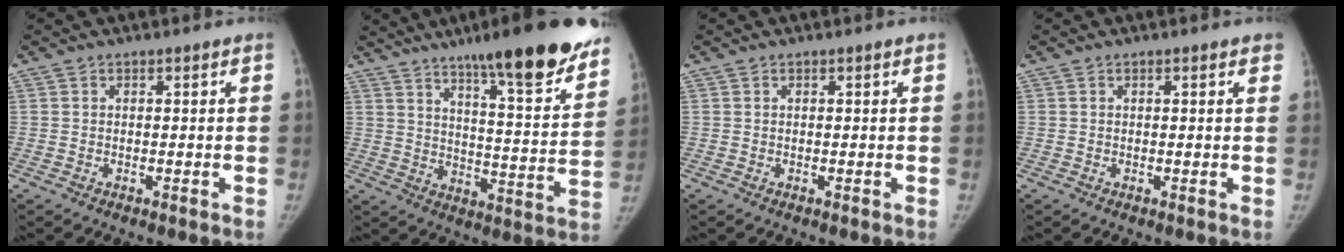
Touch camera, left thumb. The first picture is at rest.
{"total": 23.7, "force": [17.0, 3.7, 16.1], "torque": [-0.205, -0.075, 0.242]}
{"total": 0.0}
{"total": 1.8, "force": [1.1, 0.4, 1.4], "torque": [-0.010, 0.003, 0.010]}